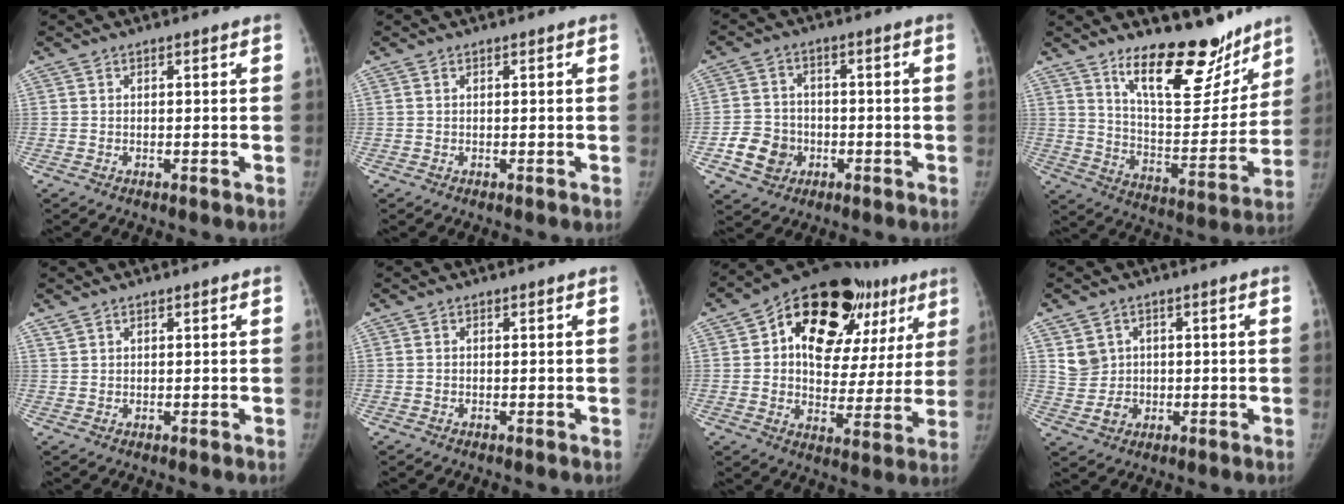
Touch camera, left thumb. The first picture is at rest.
{"total": 0.0}
{"total": 7.6, "force": [-2.7, 6.6, 2.7], "torque": [-0.024, 0.015, -0.045]}
{"total": 19.7, "force": [14.1, 7.8, 11.3], "torque": [-0.110, -0.105, 0.223]}
{"total": 1.1, "force": [1.0, 0.5, 0.3], "torque": [-0.001, -0.001, 0.020]}
{"total": 0.0}
{"total": 26.8, "force": [11.4, 15.6, 18.6], "torque": [-0.213, 0.018, 0.170]}
{"total": 5.1, "force": [1.1, 4.8, 1.4], "torque": [-0.002, -0.006, 0.027]}